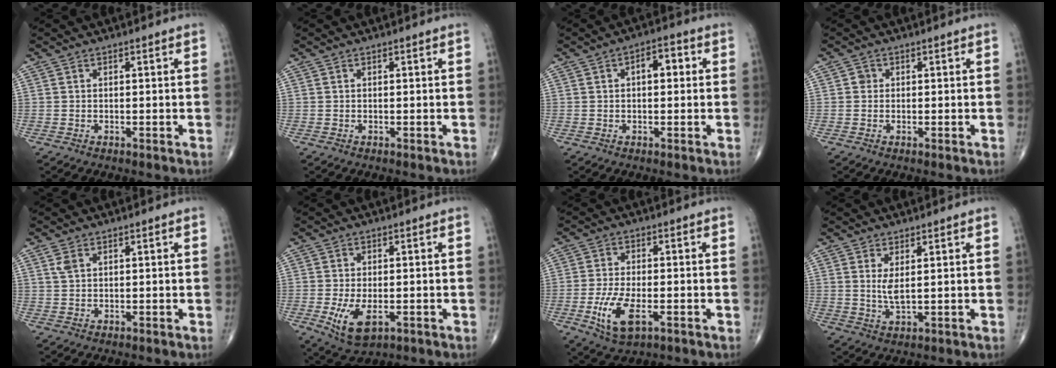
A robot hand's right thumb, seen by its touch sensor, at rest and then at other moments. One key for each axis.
{"total": 0.0}
{"total": 4.7, "fx": 0.9, "fy": 2.5, "fz": 3.9, "tx": -0.045, "ty": 0.013, "tz": 0.009}
{"total": 1.0, "fx": 0.1, "fy": 1.0, "fz": 0.3, "tx": 0.002, "ty": 0.002, "tz": 0.001}
{"total": 1.9, "fx": 0.9, "fy": 1.0, "fz": 1.3, "tx": -0.031, "ty": 0.007, "tz": 0.026}
{"total": 7.5, "fx": -2.1, "fy": 3.8, "fz": 6.1, "tx": -0.116, "ty": -0.010, "tz": -0.026}
{"total": 8.7, "fx": -2.9, "fy": 3.8, "fz": 7.2, "tx": -0.149, "ty": 0.000, "tz": -0.048}
{"total": 3.4, "fx": 1.0, "fy": 0.9, "fz": 3.1, "tx": -0.064, "ty": -0.016, "tz": 0.026}